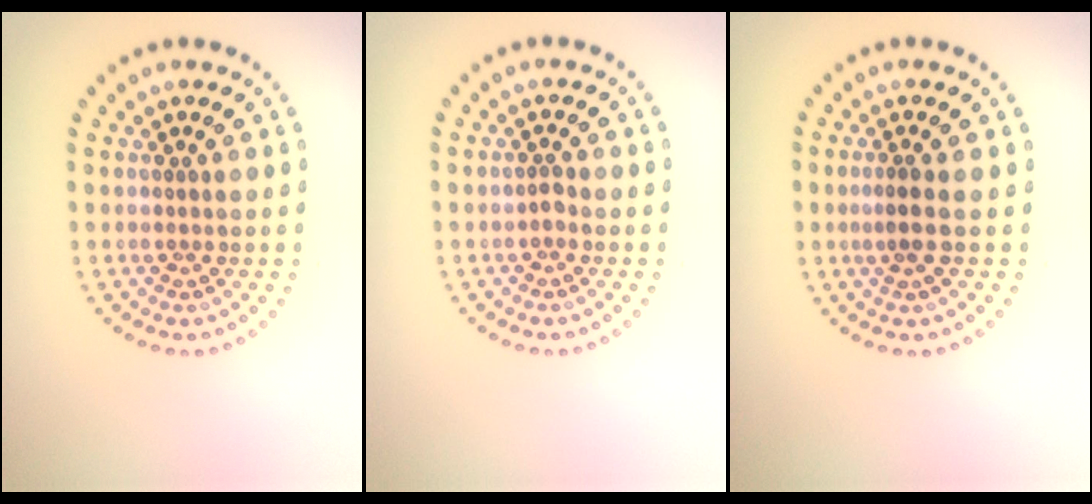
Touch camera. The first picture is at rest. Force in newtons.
{"total": 0.6, "press": 0.5, "slide": 0.3}
{"total": 1.8, "press": 1.4, "slide": 1.1}